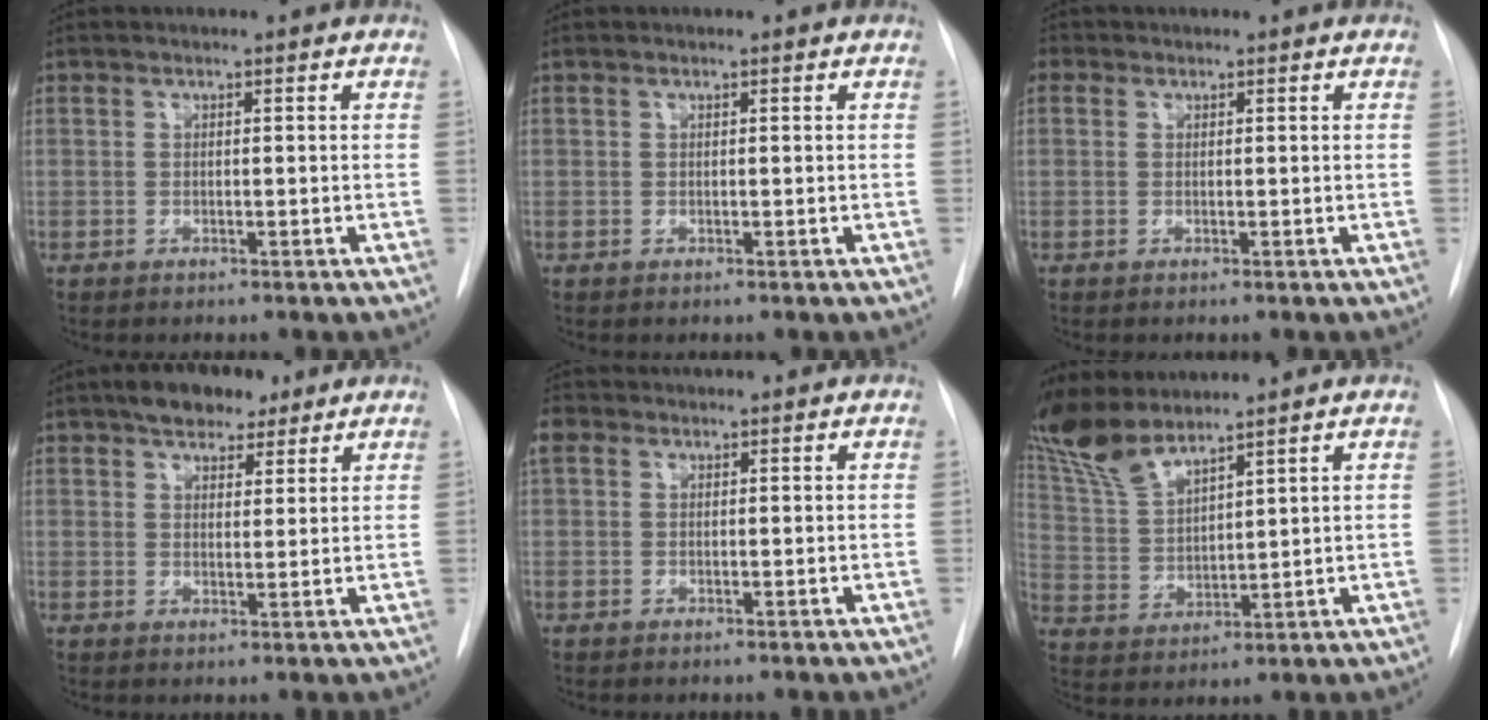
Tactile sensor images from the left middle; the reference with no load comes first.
{"total": 0.0}
{"total": 1.6, "force": [0.6, 1.4, 0.4], "torque": [-0.006, 0.010, 0.009]}
{"total": 6.8, "force": [4.8, 3.3, 3.5], "torque": [-0.049, 0.014, 0.078]}
{"total": 2.1, "force": [0.9, 1.7, 0.9], "torque": [-0.025, 0.022, 0.019]}
{"total": 8.6, "force": [7.7, 1.6, 3.5], "torque": [-0.090, 0.006, 0.165]}